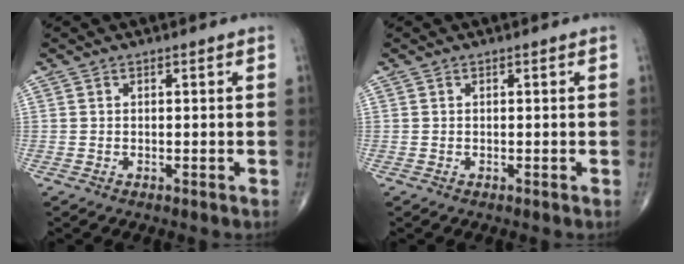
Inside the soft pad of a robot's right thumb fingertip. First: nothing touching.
{"total": 0.0}